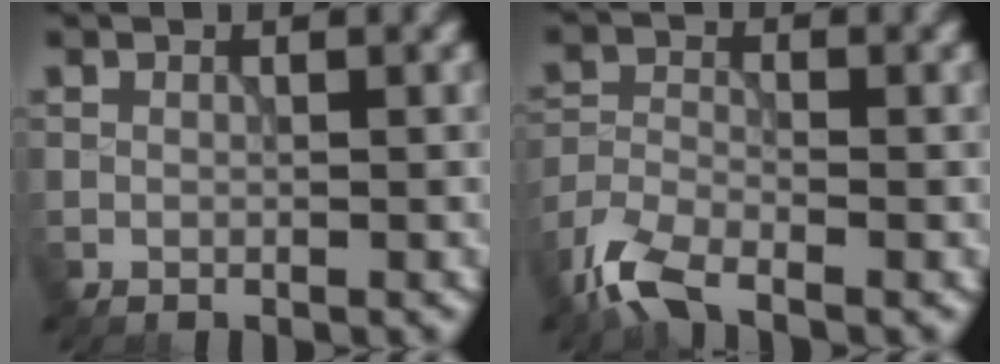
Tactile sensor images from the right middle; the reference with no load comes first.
{"total": 5.1, "force": [-4.0, 1.6, 2.8], "torque": [-0.062, -0.009, -0.093]}